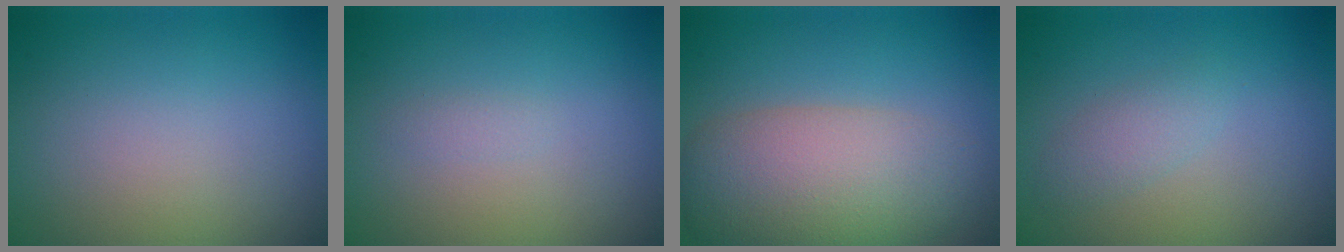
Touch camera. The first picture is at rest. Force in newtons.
{"total": 0.6, "press": 0.6, "slide": 0.1}
{"total": 7.5, "press": 7.5, "slide": 0.3}
{"total": 1.6, "press": 1.6, "slide": 0.1}